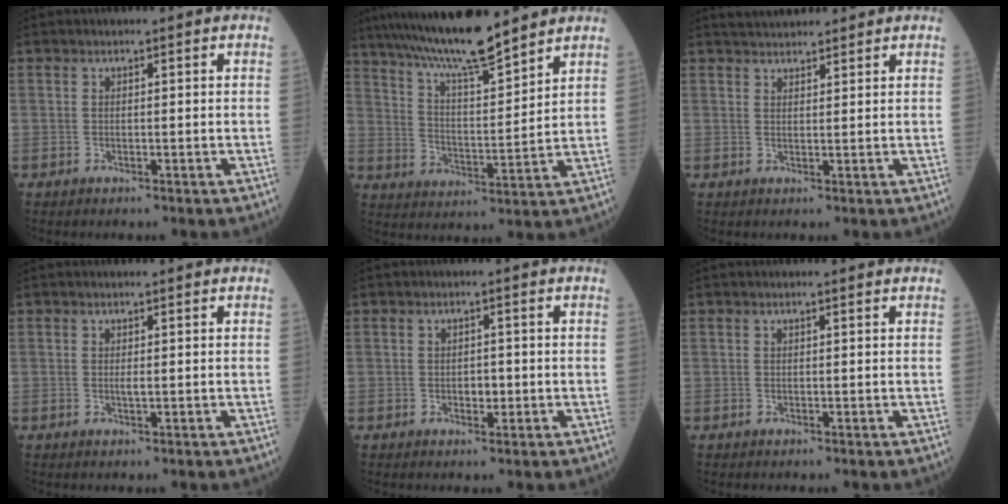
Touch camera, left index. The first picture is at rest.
{"total": 14.1, "force": [12.1, 0.7, 7.3], "torque": [-0.130, 0.008, 0.210]}
{"total": 4.7, "force": [4.4, 0.9, 1.3], "torque": [-0.023, 0.033, 0.072]}
{"total": 0.6, "force": [0.1, 0.0, 0.6], "torque": [-0.016, -0.002, 0.002]}
{"total": 1.6, "force": [-0.3, 1.0, 1.2], "torque": [-0.019, 0.001, -0.002]}
{"total": 0.8, "force": [0.7, 0.0, 0.4], "torque": [-0.010, 0.007, 0.011]}